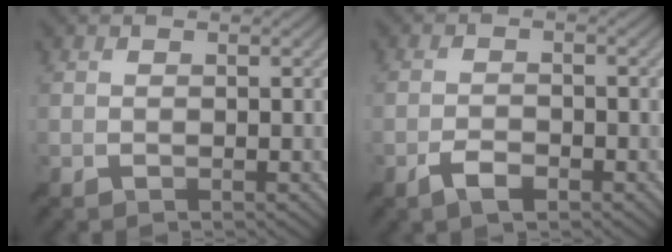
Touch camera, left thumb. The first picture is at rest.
{"total": 2.5, "force": [-1.5, 0.8, 1.8], "torque": [-0.041, 0.002, -0.033]}